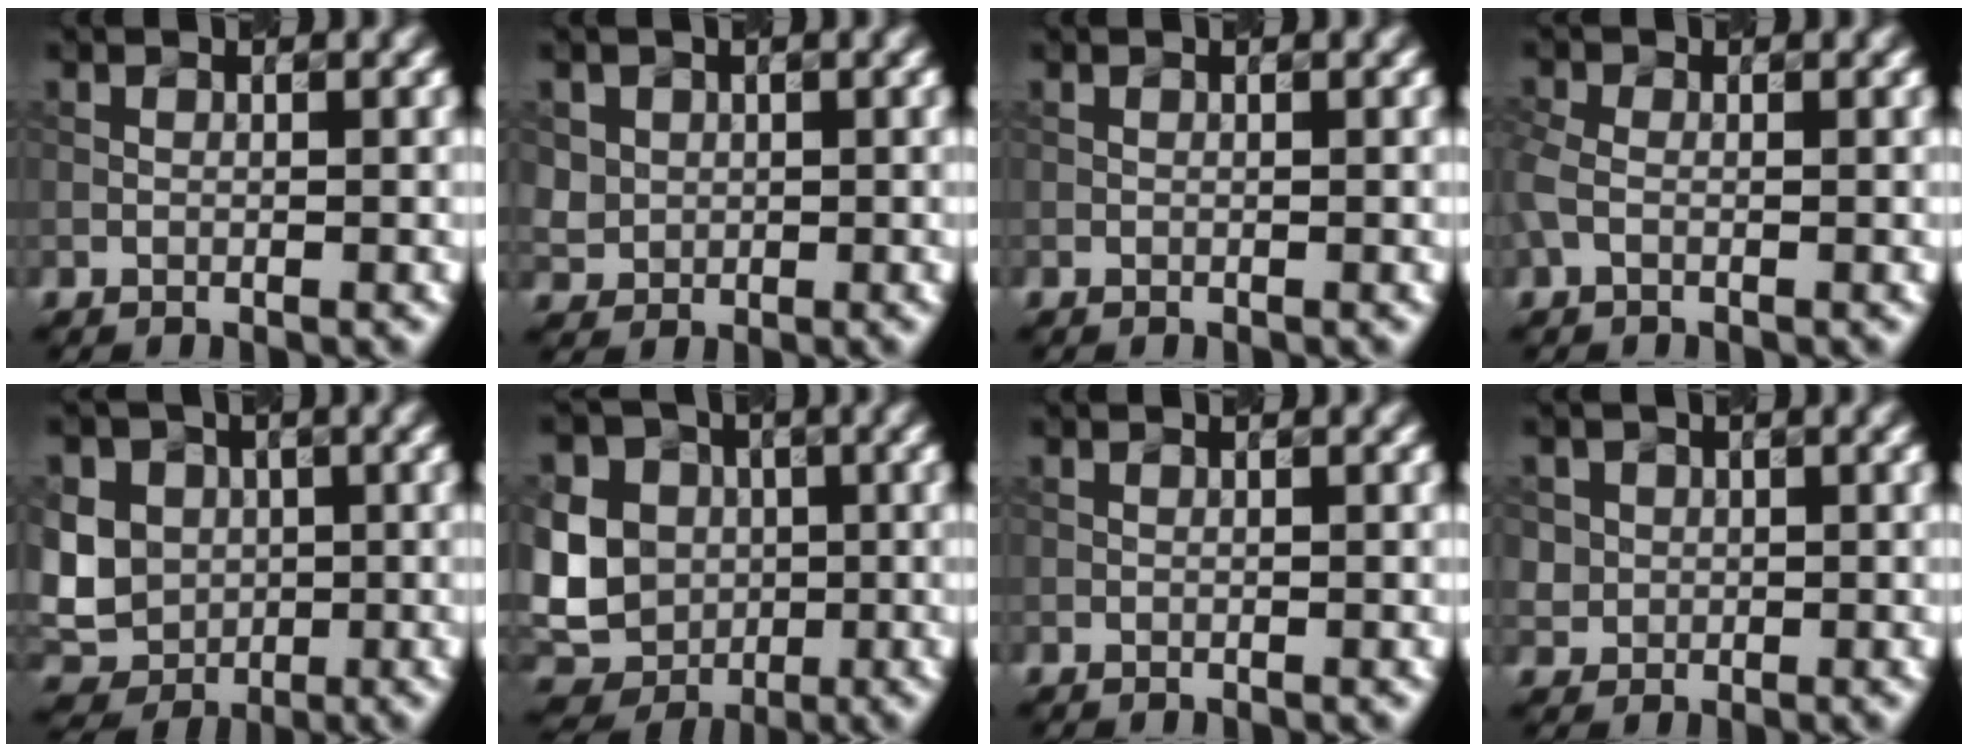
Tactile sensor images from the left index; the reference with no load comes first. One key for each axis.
{"total": 2.1, "fx": 0.7, "fy": 2.0, "fz": 0.1, "tx": -0.010, "ty": -0.001, "tz": 0.030}
{"total": 0.0}
{"total": 2.0, "fx": -0.4, "fy": 1.3, "fz": 1.4, "tx": -0.047, "ty": 0.002, "tz": -0.015}
{"total": 7.6, "fx": 0.9, "fy": 6.7, "fz": 3.6, "tx": -0.089, "ty": 0.018, "tz": -0.006}
{"total": 10.2, "fx": 0.5, "fy": 8.9, "fz": 4.9, "tx": -0.105, "ty": 0.010, "tz": -0.015}
{"total": 0.0}
{"total": 2.1, "fx": 0.5, "fy": 2.0, "fz": 0.0, "tx": -0.003, "ty": 0.003, "tz": 0.022}